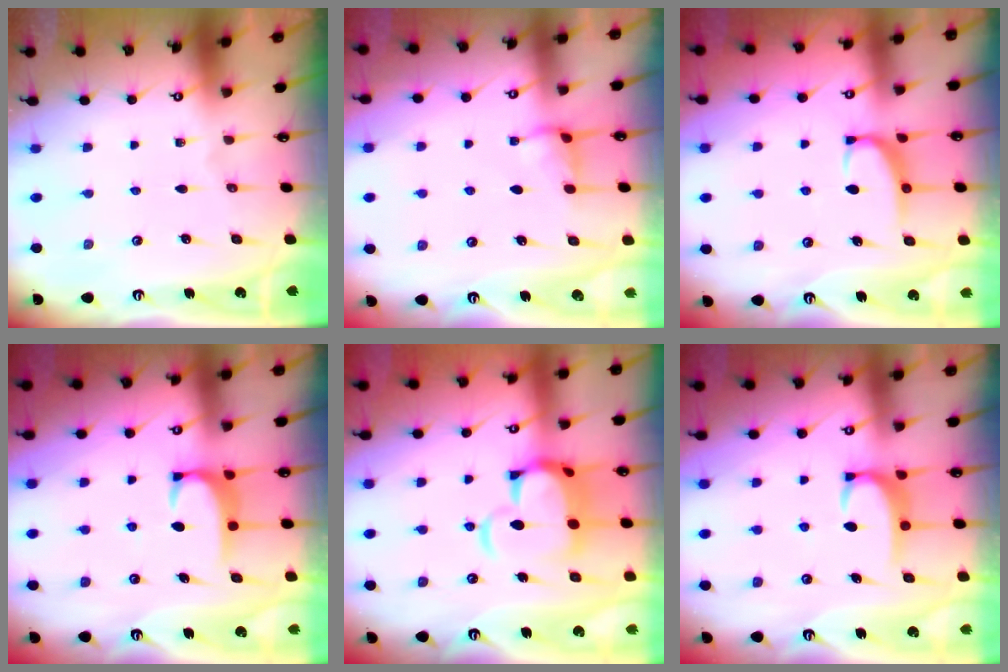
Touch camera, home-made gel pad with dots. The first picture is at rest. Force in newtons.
{"total": 2.0, "press": 1.9, "slide": 0.7}
{"total": 3.0, "press": 2.7, "slide": 1.2}
{"total": 2.1, "press": 2.1, "slide": 0.5}
{"total": 9.2, "press": 9.1, "slide": 1.5}
{"total": 3.4, "press": 3.3, "slide": 0.4}